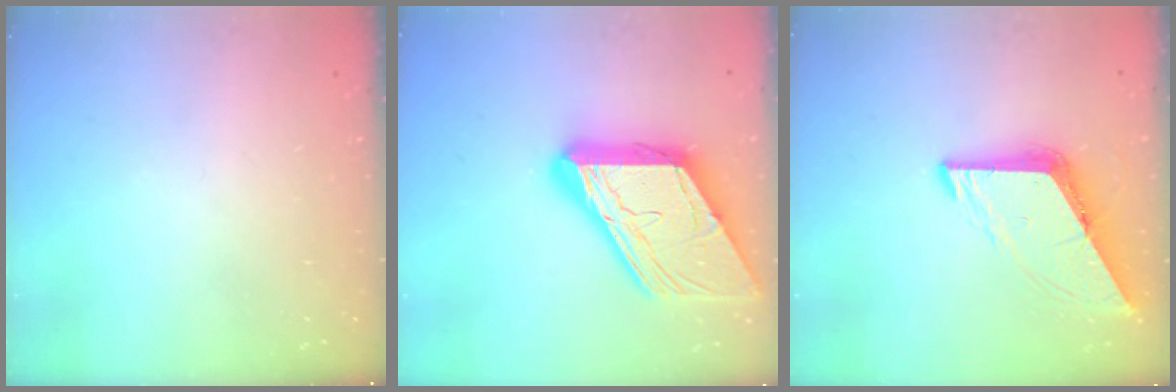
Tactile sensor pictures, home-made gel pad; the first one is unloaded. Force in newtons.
{"total": 23.0, "press": 22.9, "slide": 2.4}
{"total": 8.2, "press": 8.2, "slide": 0.6}